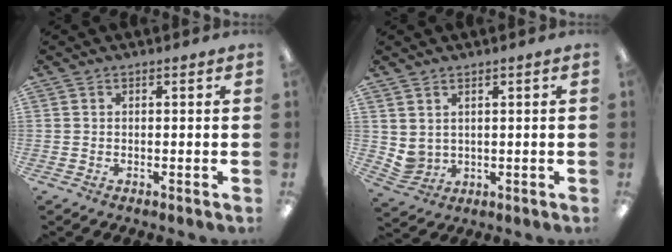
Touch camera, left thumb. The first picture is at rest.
{"total": 3.6, "force": [2.4, 2.6, 0.7], "torque": [-0.021, -0.010, 0.048]}